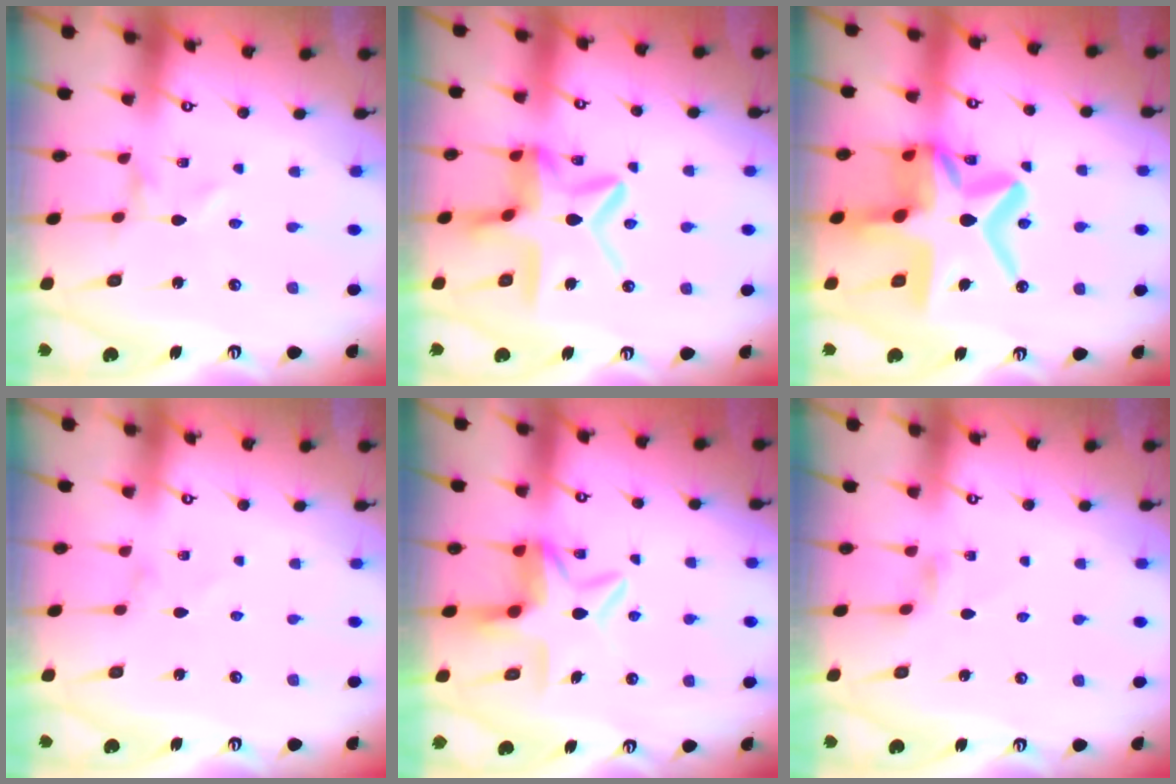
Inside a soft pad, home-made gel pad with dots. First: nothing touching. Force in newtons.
{"total": 14.5, "press": 14.5, "slide": 1.4}
{"total": 21.6, "press": 21.5, "slide": 2.3}
{"total": 0.5, "press": 0.5, "slide": 0.1}
{"total": 7.2, "press": 7.1, "slide": 1.3}
{"total": 2.5, "press": 2.5, "slide": 0.4}